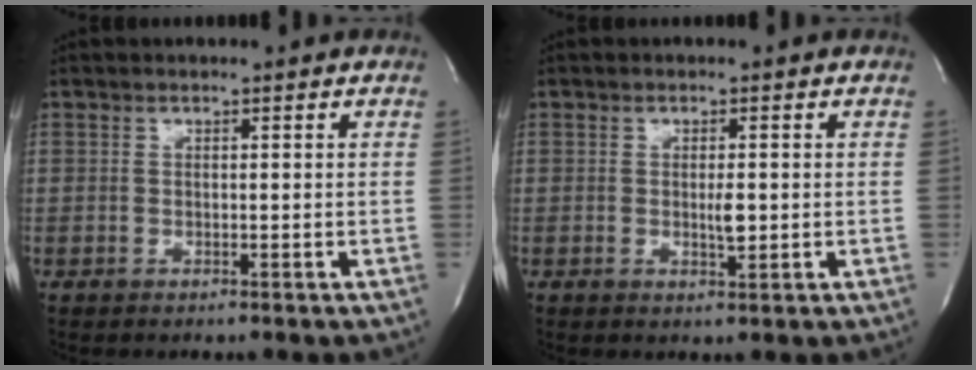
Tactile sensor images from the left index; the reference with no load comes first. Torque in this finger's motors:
{"motor_torque": [0.37, 0.21, 0.04, 0.02]}